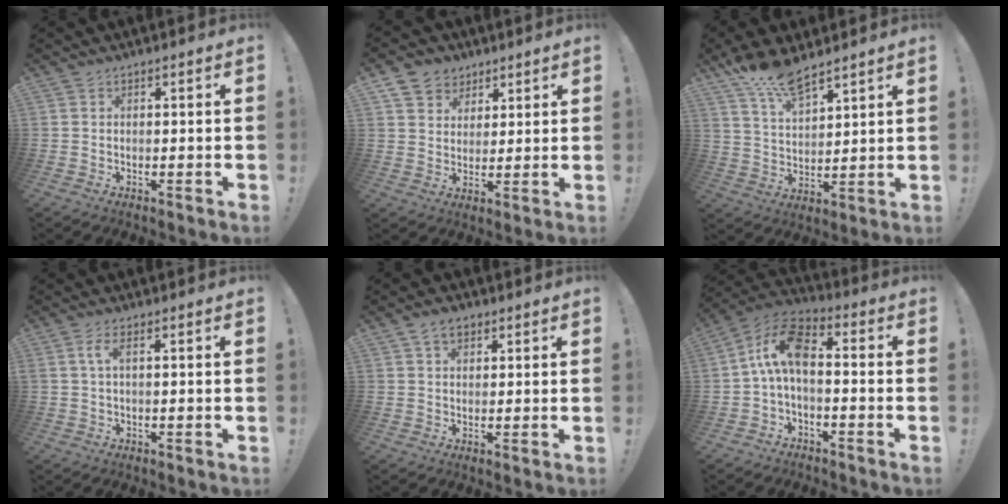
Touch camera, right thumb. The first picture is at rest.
{"total": 7.5, "force": [4.2, 6.1, 0.9], "torque": [-0.020, -0.026, 0.086]}
{"total": 11.2, "force": [9.4, 3.2, 5.2], "torque": [-0.104, -0.054, 0.176]}
{"total": 3.4, "force": [0.9, 0.8, 3.2], "torque": [-0.057, 0.000, 0.015]}
{"total": 4.5, "force": [2.4, 2.9, 2.5], "torque": [-0.043, -0.002, 0.043]}
{"total": 11.0, "force": [0.6, 5.6, 9.5], "torque": [-0.178, 0.016, 0.017]}